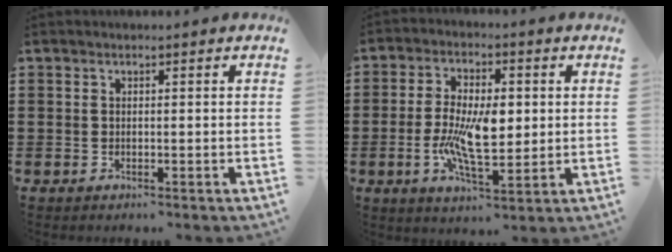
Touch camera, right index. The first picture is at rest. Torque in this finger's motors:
{"motor_torque": [1.97, 0.17, 1.05, 0.21]}